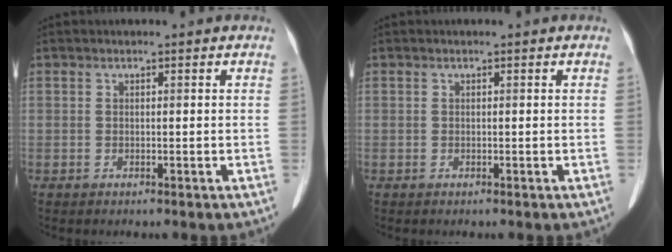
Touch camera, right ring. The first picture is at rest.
{"total": 0.0}